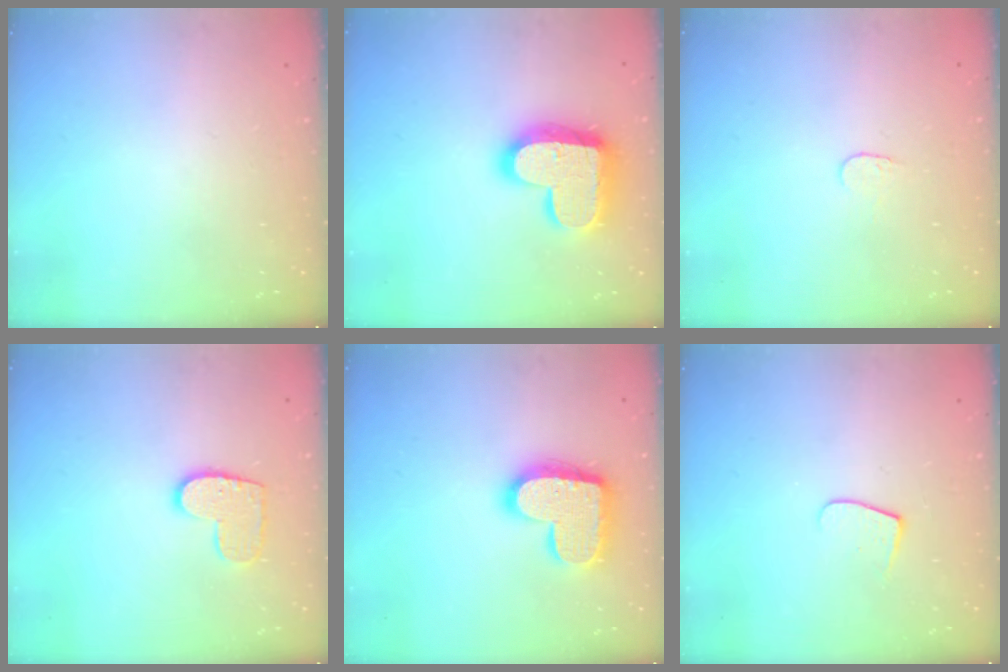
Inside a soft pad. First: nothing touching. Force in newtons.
{"total": 19.9, "press": 19.9, "slide": 1.3}
{"total": 3.6, "press": 3.6, "slide": 0.3}
{"total": 9.7, "press": 9.7, "slide": 0.3}
{"total": 17.5, "press": 17.5, "slide": 1.0}
{"total": 5.8, "press": 5.8, "slide": 0.7}